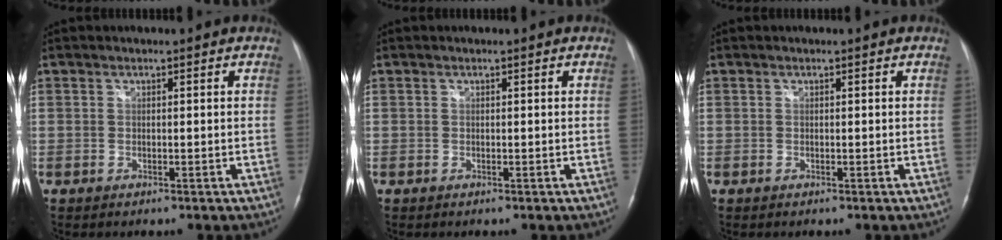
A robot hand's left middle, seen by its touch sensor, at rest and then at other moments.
{"total": 0.0}
{"total": 0.0}